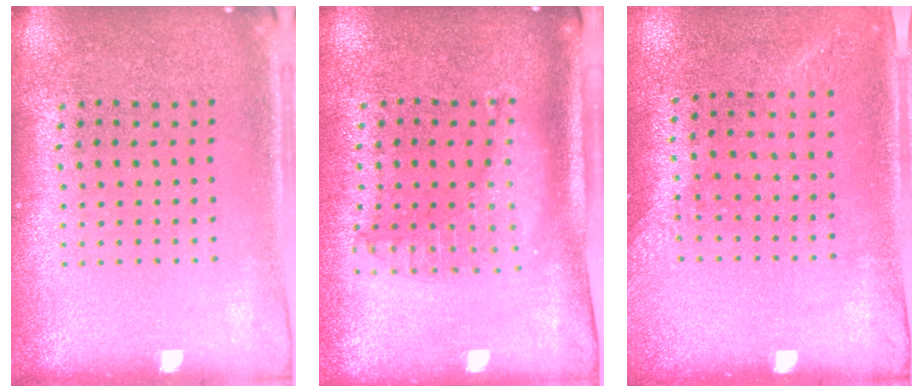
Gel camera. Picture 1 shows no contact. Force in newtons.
{"total": 1.2, "press": 1.2, "slide": 0.2}
{"total": 1.3, "press": 1.1, "slide": 0.8}